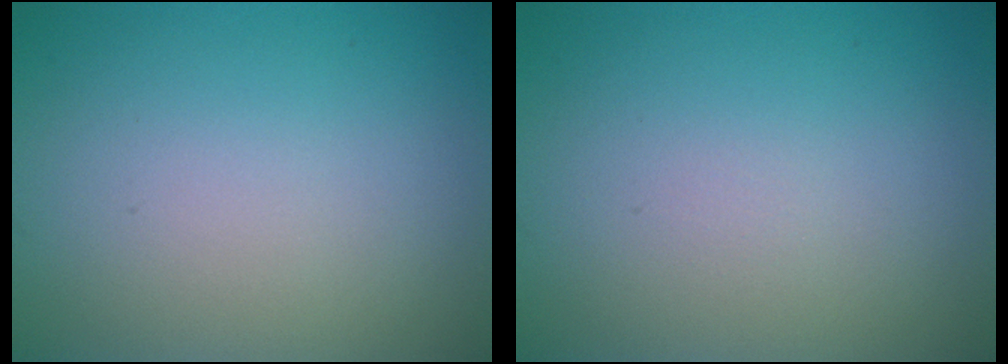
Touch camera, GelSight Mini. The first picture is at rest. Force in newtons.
{"total": 0.0}